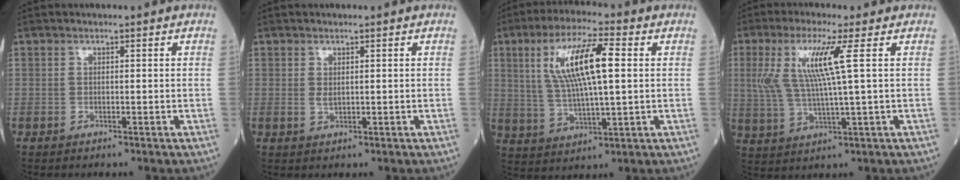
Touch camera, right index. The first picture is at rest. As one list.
[{"total": 0.9, "force": [0.3, 0.4, 0.8], "torque": [-0.012, -0.004, 0.008]}, {"total": 12.4, "force": [2.9, 2.2, 11.8], "torque": [-0.233, 0.013, 0.054]}, {"total": 8.8, "force": [2.3, -0.3, 8.5], "torque": [-0.189, 0.005, 0.048]}]